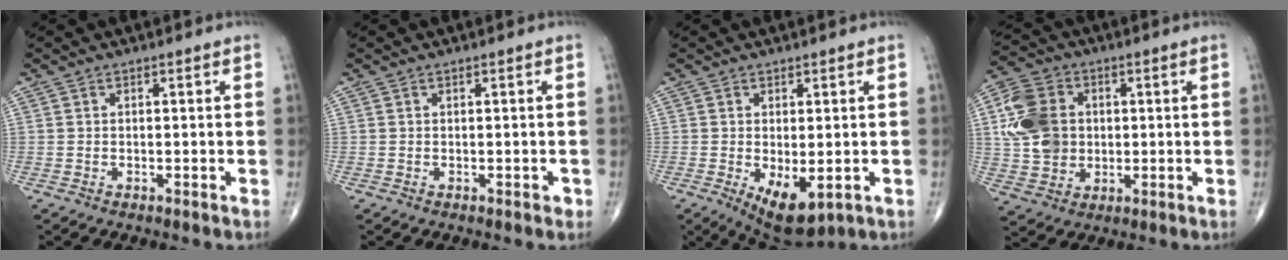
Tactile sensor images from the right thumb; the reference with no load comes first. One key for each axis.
{"total": 0.7, "fx": 0.0, "fy": 0.4, "fz": 0.5, "tx": -0.006, "ty": 0.000, "tz": 0.002}
{"total": 7.9, "fx": -2.0, "fy": 3.6, "fz": 6.8, "tx": -0.099, "ty": -0.014, "tz": -0.014}
{"total": 12.5, "fx": 1.7, "fy": 10.0, "fz": 7.3, "tx": -0.127, "ty": 0.007, "tz": 0.032}